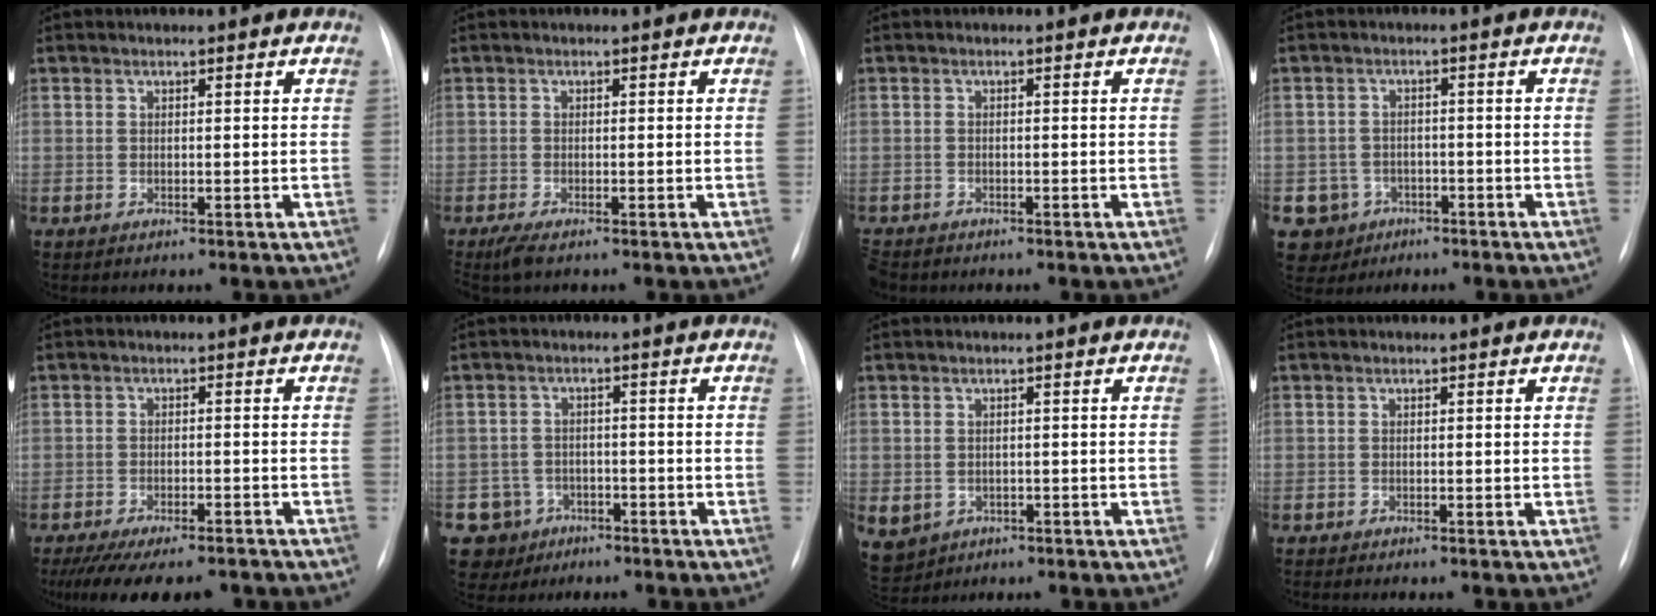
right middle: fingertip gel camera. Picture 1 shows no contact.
{"total": 2.6, "force": [-1.9, 0.5, 1.8], "torque": [-0.040, -0.010, -0.034]}
{"total": 3.1, "force": [-2.7, 1.4, 0.6], "torque": [-0.010, -0.005, -0.047]}
{"total": 5.2, "force": [-2.4, 4.6, 0.0], "torque": [0.001, 0.010, -0.035]}
{"total": 14.7, "force": [-12.2, 4.1, 7.2], "torque": [-0.145, -0.019, -0.167]}
{"total": 5.9, "force": [-3.3, 4.9, -0.3], "torque": [0.006, 0.009, -0.051]}
{"total": 8.0, "force": [-3.0, 6.9, 2.7], "torque": [-0.080, 0.001, -0.034]}
{"total": 0.8, "force": [-0.7, -0.2, 0.3], "torque": [-0.006, -0.002, -0.014]}